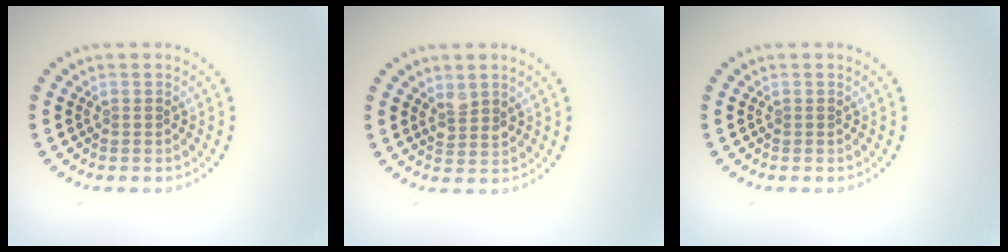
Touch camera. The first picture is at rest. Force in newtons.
{"total": 1.7, "press": 1.4, "slide": 0.9}
{"total": 0.0}